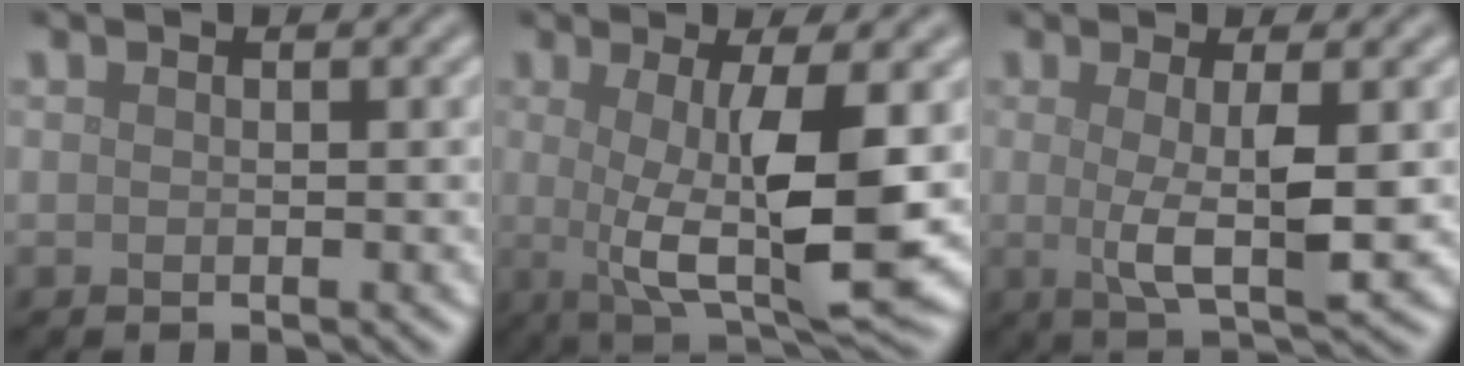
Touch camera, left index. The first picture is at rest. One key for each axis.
{"total": 8.5, "fx": 0.2, "fy": 1.9, "fz": 8.3, "tx": -0.135, "ty": -0.014, "tz": 0.009}
{"total": 4.5, "fx": 0.2, "fy": 0.9, "fz": 4.4, "tx": -0.076, "ty": -0.007, "tz": 0.002}